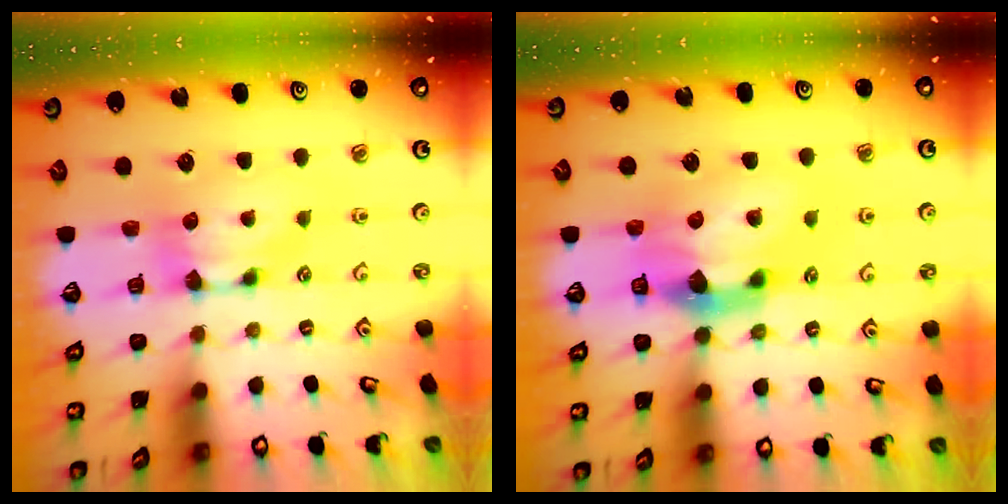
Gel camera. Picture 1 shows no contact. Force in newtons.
{"total": 5.6, "press": 5.2, "slide": 2.0}